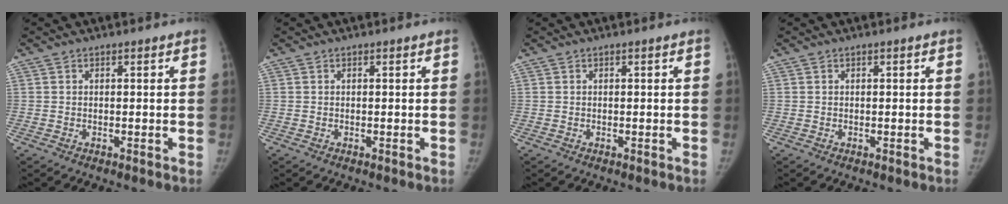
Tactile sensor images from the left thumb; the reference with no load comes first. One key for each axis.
{"total": 0.0}
{"total": 0.0}
{"total": 0.0}